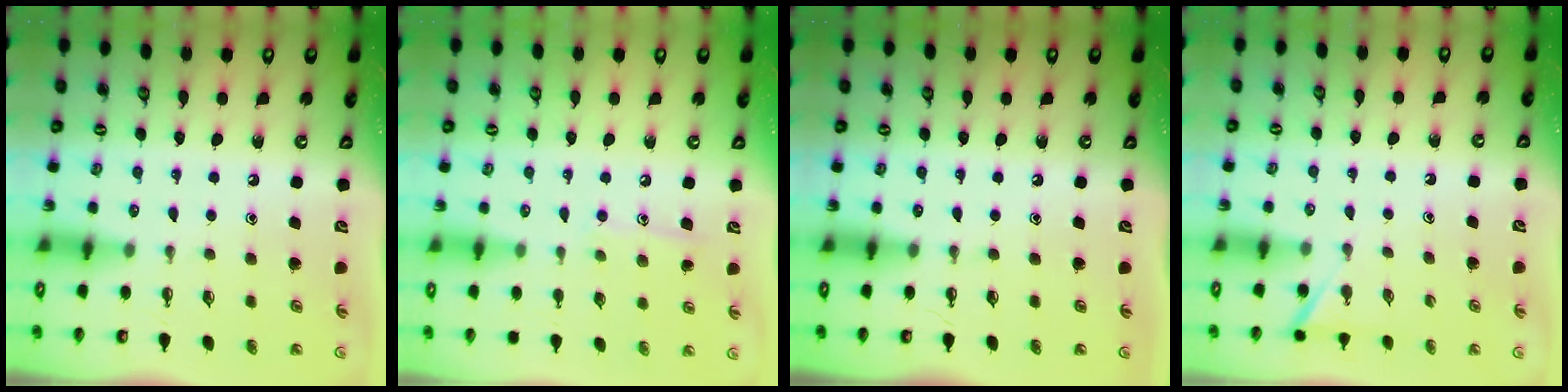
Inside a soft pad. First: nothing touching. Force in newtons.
{"total": 6.7, "press": 6.7, "slide": 0.5}
{"total": 0.0}
{"total": 2.4, "press": 2.4, "slide": 0.2}